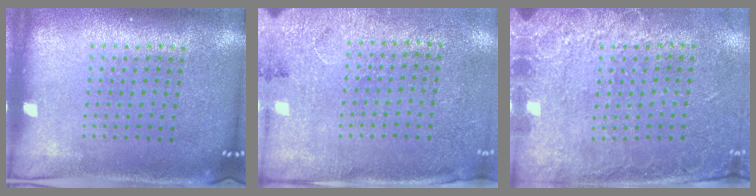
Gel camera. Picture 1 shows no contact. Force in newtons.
{"total": 2.7, "press": 2.2, "slide": 1.6}
{"total": 2.8, "press": 2.0, "slide": 1.9}